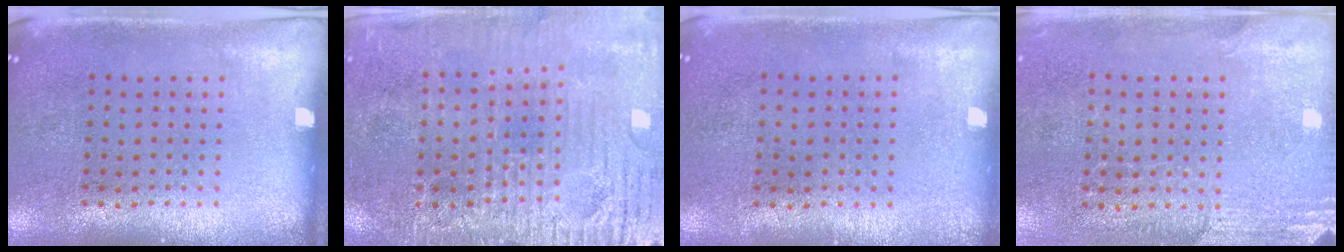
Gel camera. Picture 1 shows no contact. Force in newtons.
{"total": 3.5, "press": 3.4, "slide": 0.8}
{"total": 0.0}
{"total": 2.8, "press": 2.5, "slide": 1.3}